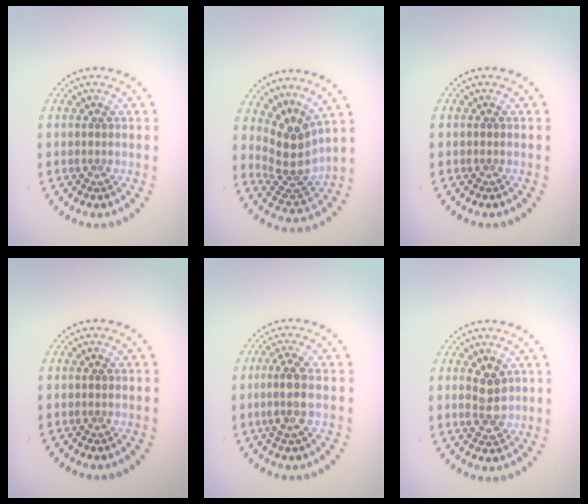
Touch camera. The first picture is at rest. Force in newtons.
{"total": 4.0, "press": 2.8, "slide": 2.8}
{"total": 0.0}
{"total": 0.0}
{"total": 2.5, "press": 2.2, "slide": 1.1}
{"total": 2.5, "press": 2.4, "slide": 0.6}